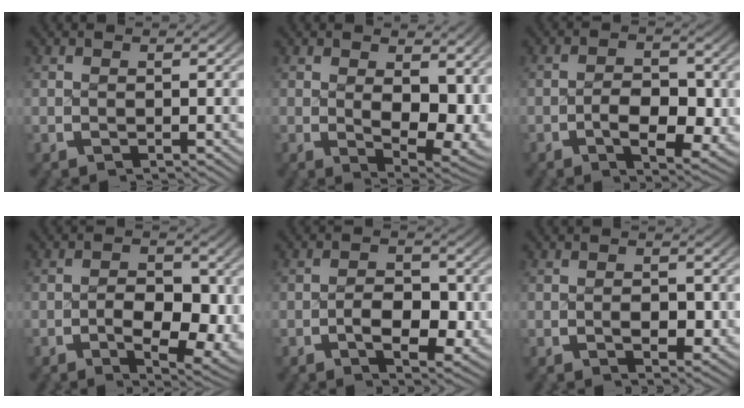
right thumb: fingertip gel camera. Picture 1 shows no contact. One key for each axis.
{"total": 7.1, "fx": 0.1, "fy": 3.9, "fz": 6.0, "tx": -0.097, "ty": -0.039, "tz": 0.018}
{"total": 5.8, "fx": -1.0, "fy": 3.2, "fz": 4.7, "tx": -0.076, "ty": -0.019, "tz": -0.013}
{"total": 7.6, "fx": -1.4, "fy": 4.0, "fz": 6.2, "tx": -0.105, "ty": -0.035, "tz": -0.012}
{"total": 4.8, "fx": -0.9, "fy": 2.8, "fz": 3.8, "tx": -0.059, "ty": -0.016, "tz": -0.012}
{"total": 2.4, "fx": -0.1, "fy": 1.5, "fz": 1.9, "tx": -0.026, "ty": -0.007, "tz": -0.001}